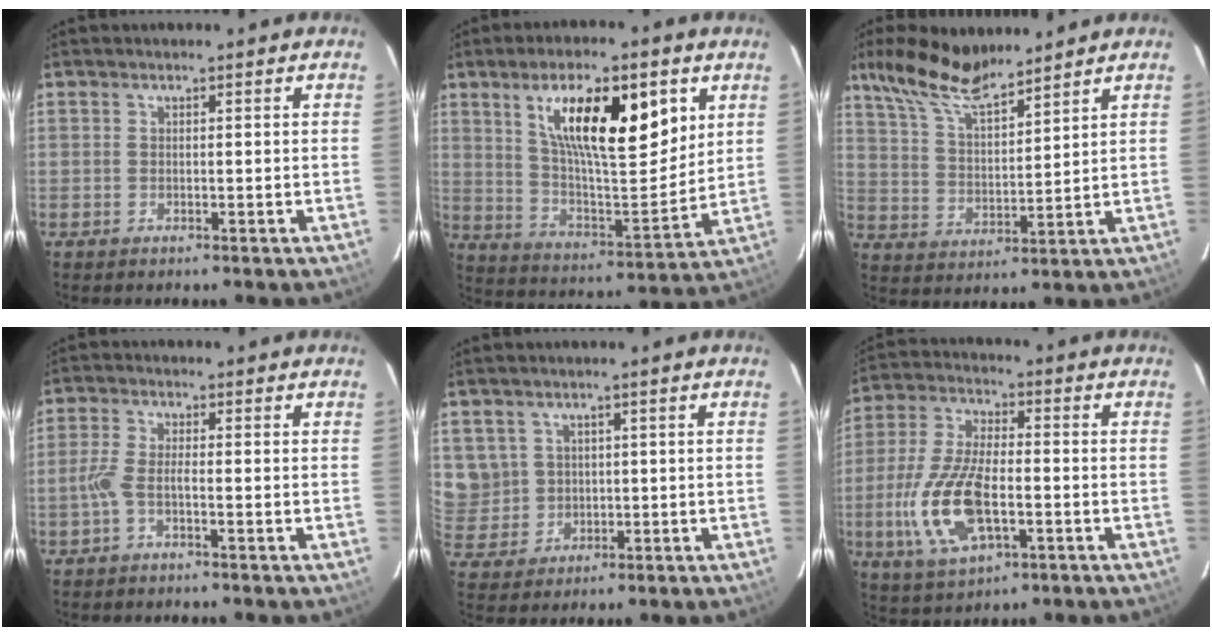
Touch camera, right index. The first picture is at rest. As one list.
[{"total": 19.6, "force": [8.5, 6.5, 16.5], "torque": [-0.261, 0.006, 0.148]}, {"total": 11.7, "force": [9.6, 2.8, 6.1], "torque": [-0.123, 0.018, 0.189]}, {"total": 2.9, "force": [-1.5, 0.3, 2.5], "torque": [-0.063, 0.002, -0.032]}, {"total": 6.5, "force": [2.0, 6.0, 1.2], "torque": [-0.025, 0.008, 0.058]}, {"total": 15.1, "force": [-4.0, 6.7, 12.9], "torque": [-0.282, -0.006, -0.073]}]